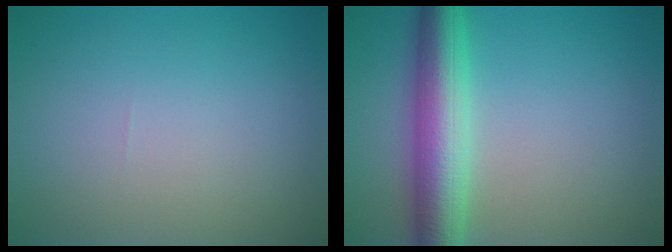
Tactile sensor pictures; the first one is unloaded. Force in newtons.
{"total": 6.7, "press": 6.7, "slide": 0.2}